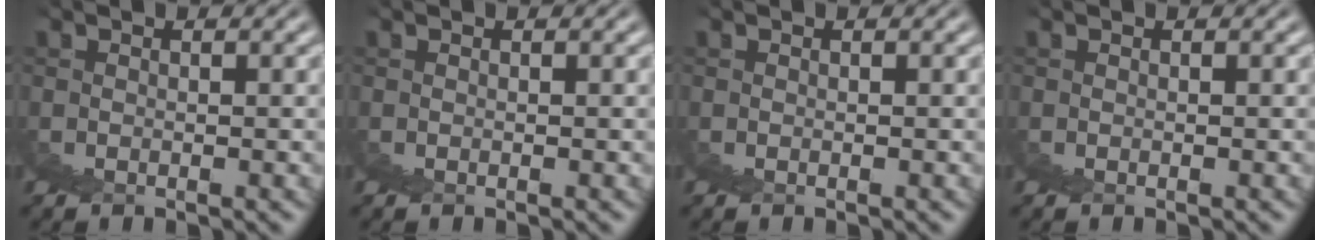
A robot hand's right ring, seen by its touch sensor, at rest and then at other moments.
{"total": 0.0}
{"total": 0.0}
{"total": 0.0}